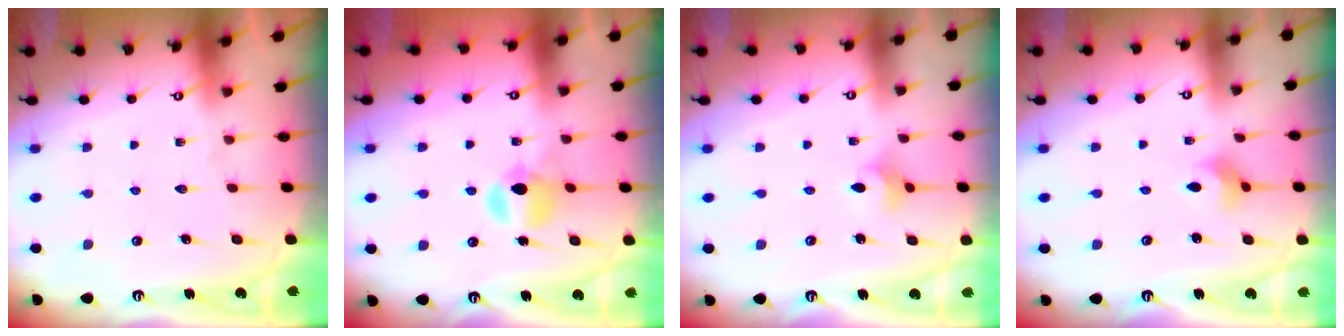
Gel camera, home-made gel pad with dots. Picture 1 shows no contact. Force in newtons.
{"total": 7.8, "press": 7.7, "slide": 0.7}
{"total": 3.7, "press": 3.6, "slide": 0.7}
{"total": 2.9, "press": 2.9, "slide": 0.4}